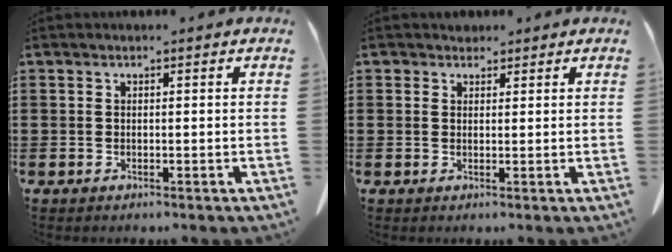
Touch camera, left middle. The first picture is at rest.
{"total": 1.6, "force": [1.3, 0.9, 0.1], "torque": [-0.007, 0.004, 0.027]}